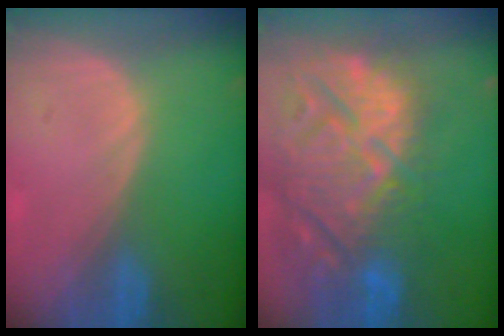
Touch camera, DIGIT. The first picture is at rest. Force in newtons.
{"total": 15.4, "press": 13.1, "slide": 8.0}